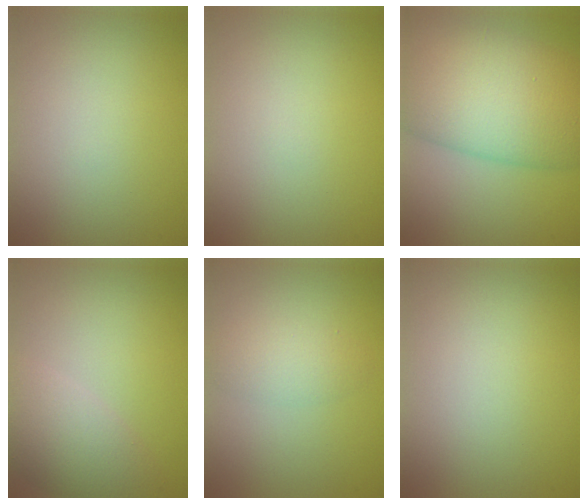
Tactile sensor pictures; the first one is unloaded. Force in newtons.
{"total": 0.0}
{"total": 12.1, "press": 12.1, "slide": 0.5}
{"total": 4.8, "press": 4.8, "slide": 0.5}
{"total": 2.2, "press": 2.2, "slide": 0.0}
{"total": 0.0}